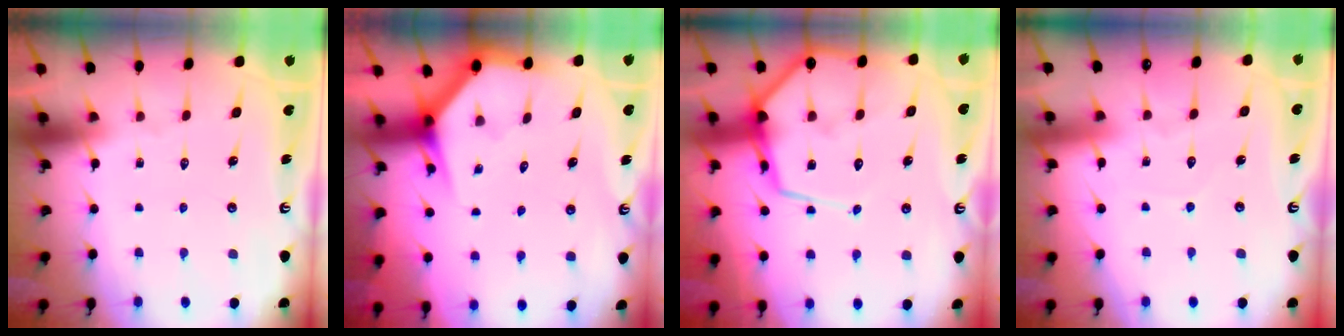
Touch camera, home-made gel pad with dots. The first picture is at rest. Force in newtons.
{"total": 3.6, "press": 3.6, "slide": 0.2}
{"total": 13.1, "press": 13.0, "slide": 1.3}
{"total": 2.5, "press": 2.5, "slide": 0.2}